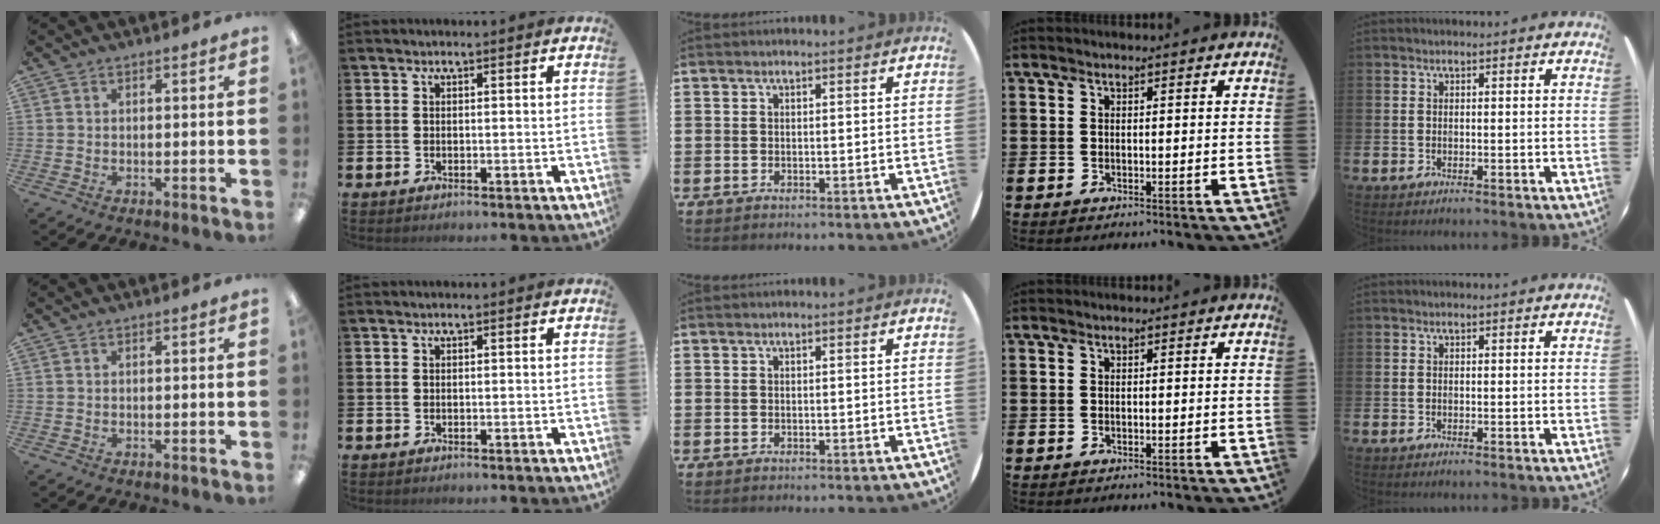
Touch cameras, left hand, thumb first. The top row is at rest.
{}